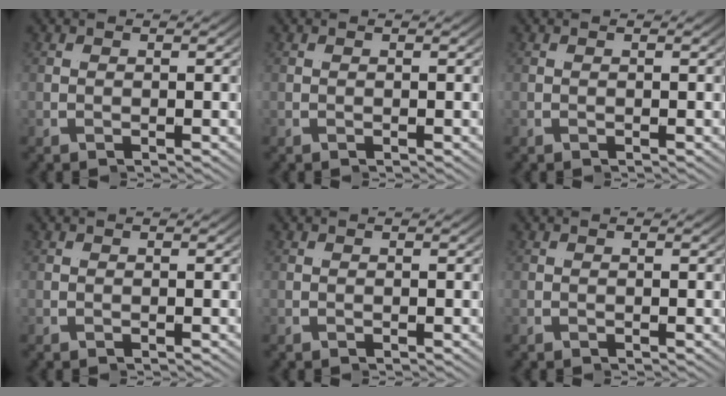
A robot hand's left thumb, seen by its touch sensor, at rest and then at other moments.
{"total": 0.0}
{"total": 0.0}
{"total": 0.0}
{"total": 0.0}
{"total": 0.0}